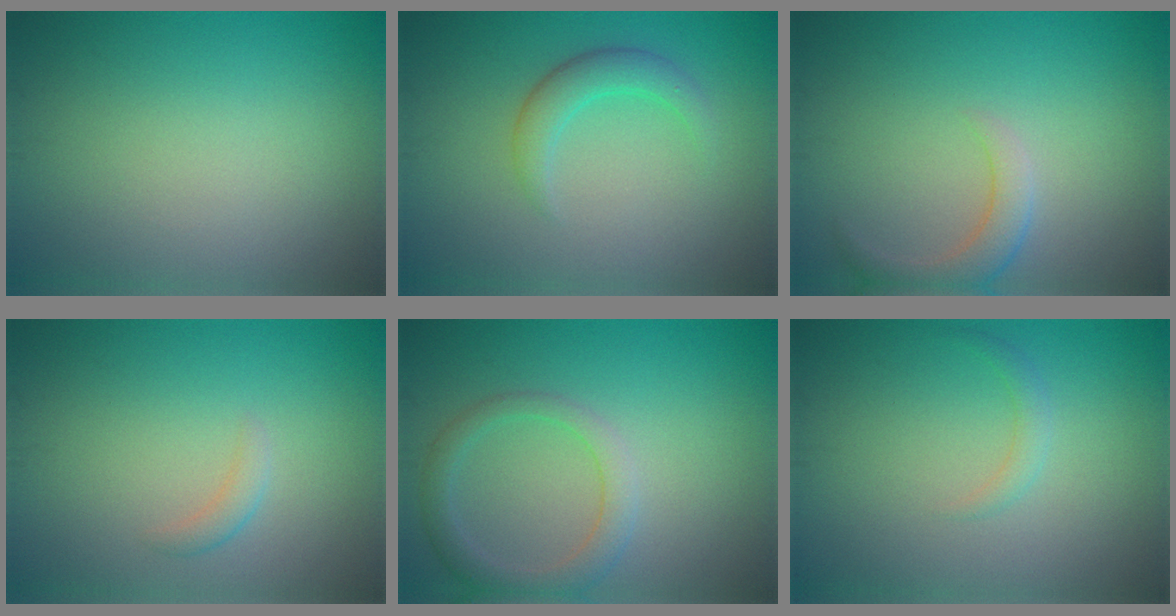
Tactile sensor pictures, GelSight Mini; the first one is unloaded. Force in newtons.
{"total": 2.6, "press": 2.6, "slide": 0.0}
{"total": 2.7, "press": 2.7, "slide": 0.2}
{"total": 1.1, "press": 1.1, "slide": 0.1}
{"total": 3.0, "press": 2.9, "slide": 0.3}
{"total": 1.1, "press": 1.1, "slide": 0.1}